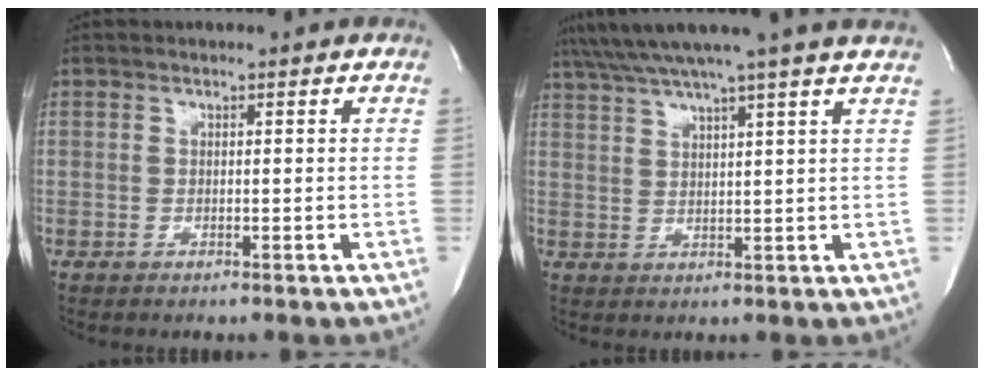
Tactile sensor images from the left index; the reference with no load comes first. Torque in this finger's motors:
{"motor_torque": [-0.01, -0.25, 0.45, 0.17]}